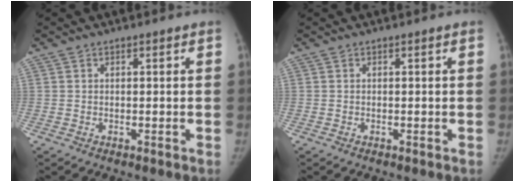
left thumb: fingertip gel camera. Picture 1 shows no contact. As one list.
[{"total": 0.0}]